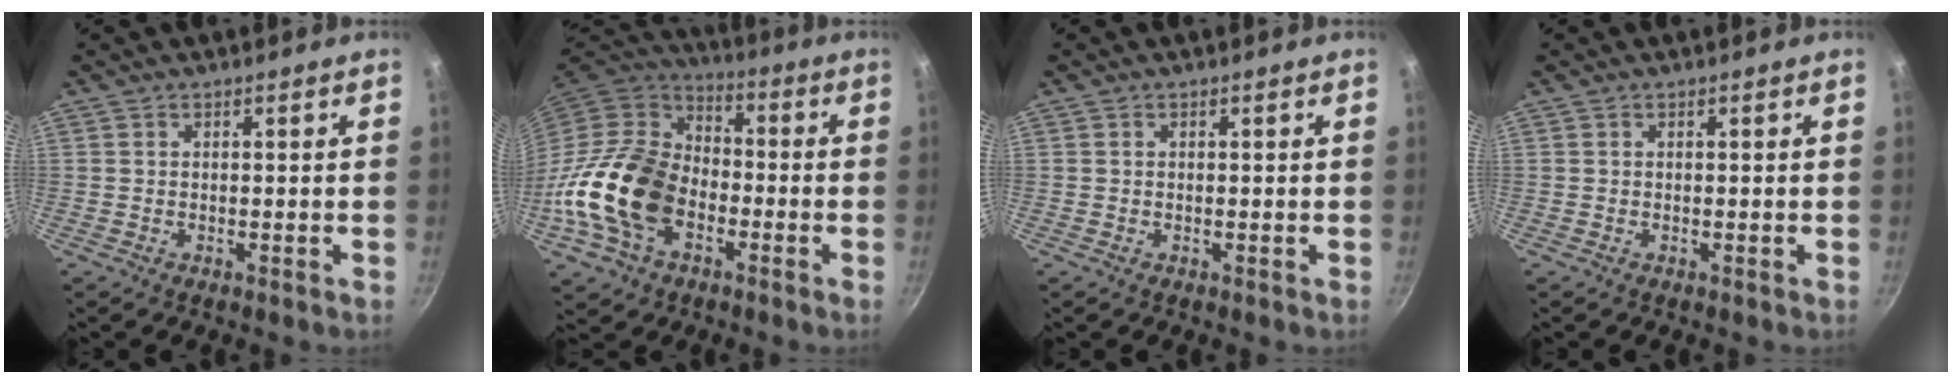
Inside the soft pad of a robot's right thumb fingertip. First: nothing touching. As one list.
[{"total": 20.7, "force": [-6.2, 14.3, 13.6], "torque": [-0.246, 0.044, -0.130]}, {"total": 0.0}, {"total": 0.0}]